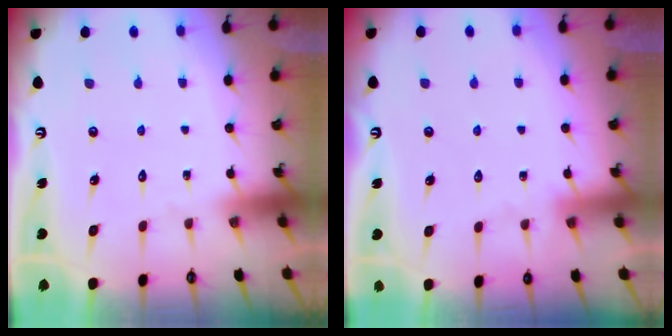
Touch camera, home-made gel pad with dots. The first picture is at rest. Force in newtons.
{"total": 1.9, "press": 1.9, "slide": 0.4}